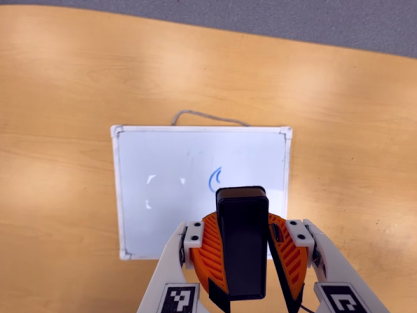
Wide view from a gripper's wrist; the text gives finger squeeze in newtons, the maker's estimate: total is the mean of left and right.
{"total": 9.7, "left": 10.1, "right": 9.3}